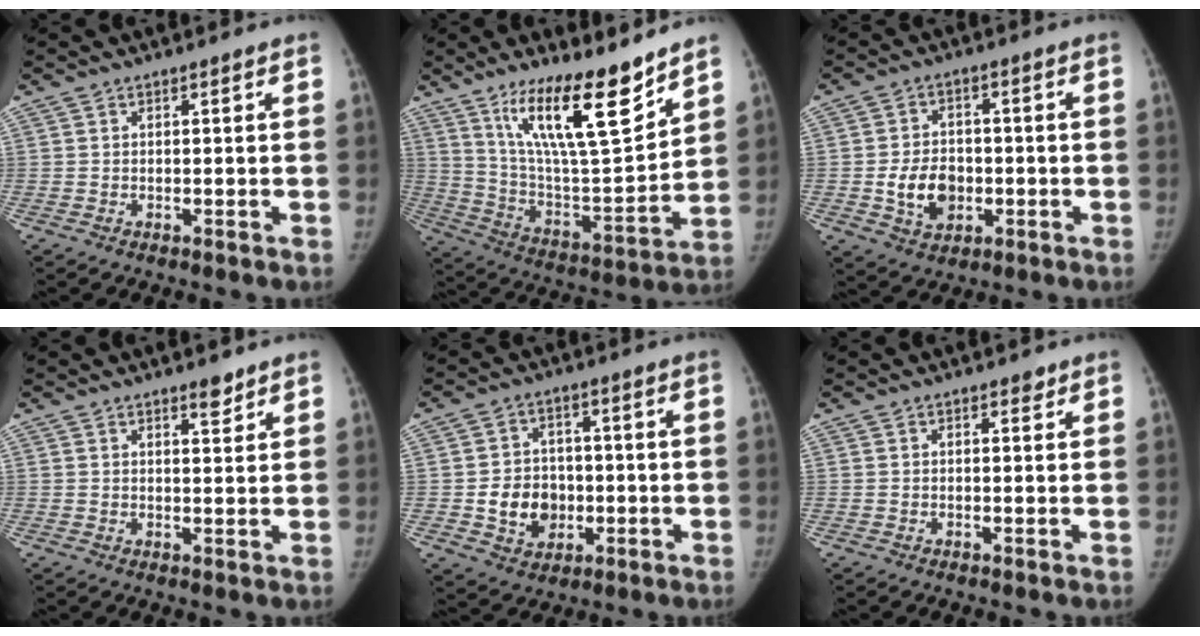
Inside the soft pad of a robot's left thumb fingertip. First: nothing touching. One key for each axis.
{"total": 20.0, "fx": 13.2, "fy": 4.6, "fz": 14.3, "tx": -0.214, "ty": -0.079, "tz": 0.237}
{"total": 8.4, "fx": -1.7, "fy": 6.3, "fz": 5.3, "tx": -0.065, "ty": 0.009, "tz": -0.024}
{"total": 2.6, "fx": 2.1, "fy": 0.9, "fz": 1.4, "tx": -0.006, "ty": -0.015, "tz": 0.031}
{"total": 9.1, "fx": -1.6, "fy": 7.6, "fz": 4.7, "tx": -0.038, "ty": 0.011, "tz": -0.020}
{"total": 0.9, "fx": 0.6, "fy": 0.5, "fz": 0.4, "tx": 0.001, "ty": -0.004, "tz": 0.006}